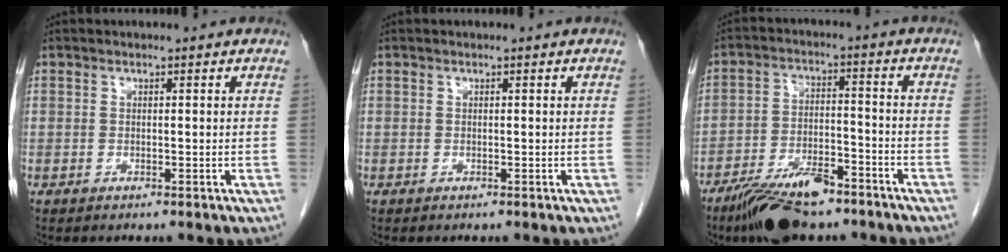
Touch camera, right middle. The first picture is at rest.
{"total": 0.0}
{"total": 11.1, "force": [-8.3, 3.3, 6.6], "torque": [-0.117, -0.008, -0.145]}